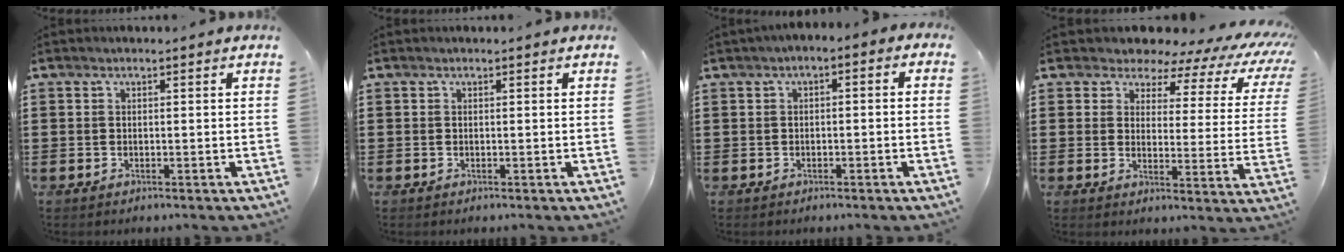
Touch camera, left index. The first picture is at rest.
{"total": 0.0}
{"total": 1.8, "force": [-1.5, 0.6, 0.8], "torque": [-0.024, 0.003, -0.035]}
{"total": 5.3, "force": [4.5, 2.1, 1.9], "torque": [-0.048, -0.033, 0.072]}